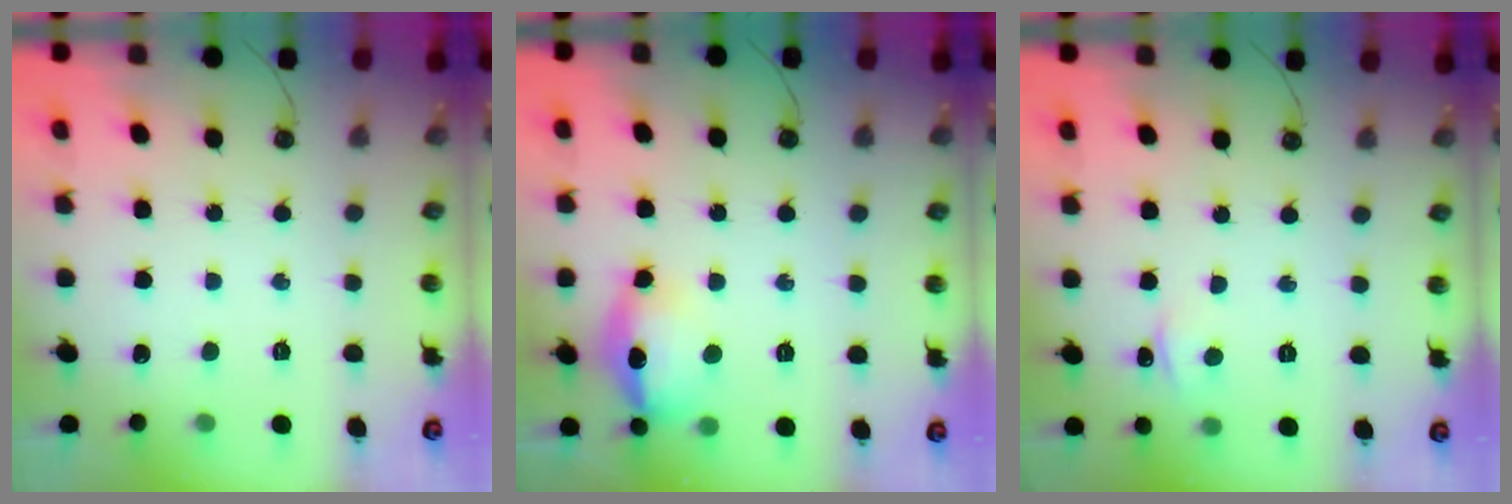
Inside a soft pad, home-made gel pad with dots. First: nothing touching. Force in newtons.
{"total": 14.1, "press": 14.1, "slide": 1.3}
{"total": 2.3, "press": 2.2, "slide": 0.3}